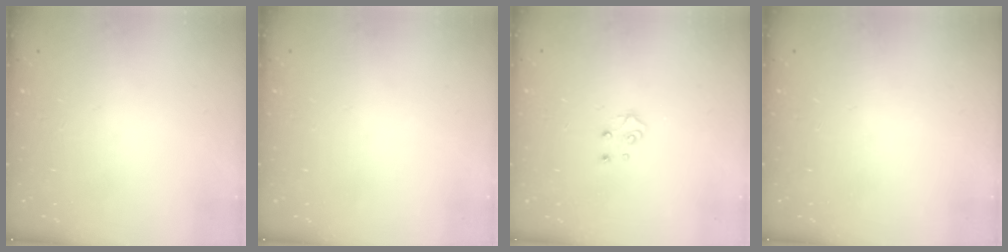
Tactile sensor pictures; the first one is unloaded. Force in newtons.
{"total": 0.0}
{"total": 4.5, "press": 4.4, "slide": 0.4}
{"total": 0.0}